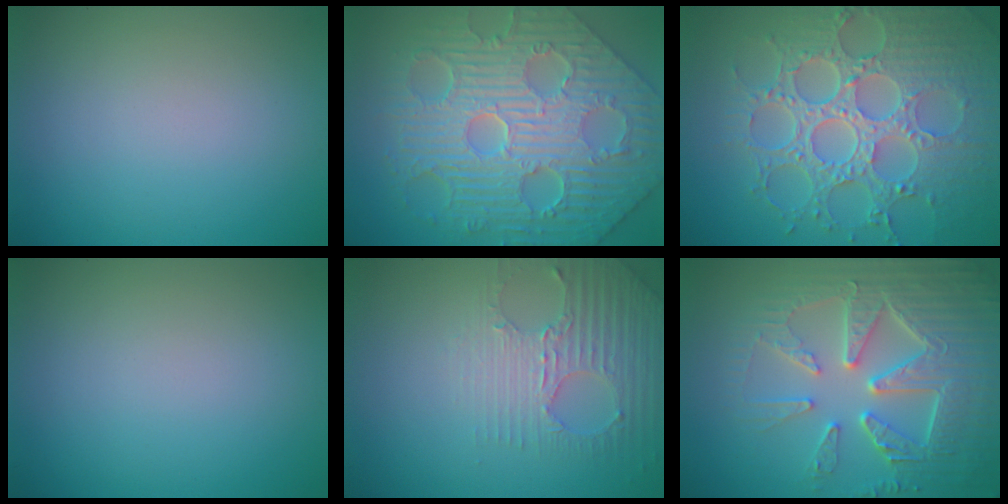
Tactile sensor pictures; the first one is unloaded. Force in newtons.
{"total": 11.5, "press": 7.9, "slide": 8.4}
{"total": 8.8, "press": 6.6, "slide": 5.9}
{"total": 0.0}
{"total": 2.8, "press": 2.7, "slide": 0.9}
{"total": 8.0, "press": 6.3, "slide": 4.9}